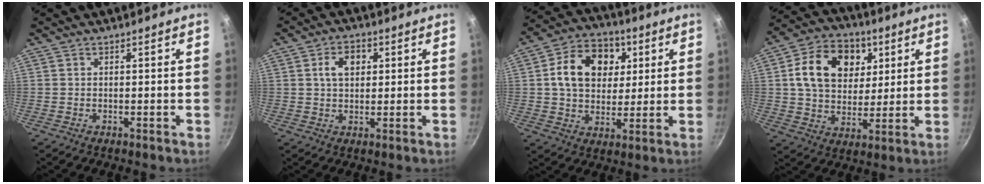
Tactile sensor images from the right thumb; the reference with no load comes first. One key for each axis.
{"total": 5.9, "fx": 1.6, "fy": 4.1, "fz": 3.9, "tx": -0.046, "ty": 0.005, "tz": 0.023}
{"total": 15.5, "fx": 4.0, "fy": 11.7, "fz": 9.4, "tx": -0.125, "ty": 0.009, "tz": 0.056}
{"total": 17.2, "fx": 5.2, "fy": 12.8, "fz": 10.3, "tx": -0.146, "ty": 0.000, "tz": 0.079}